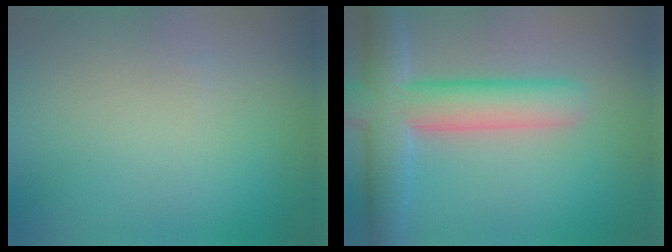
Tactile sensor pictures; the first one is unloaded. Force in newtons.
{"total": 7.4, "press": 7.4, "slide": 0.7}